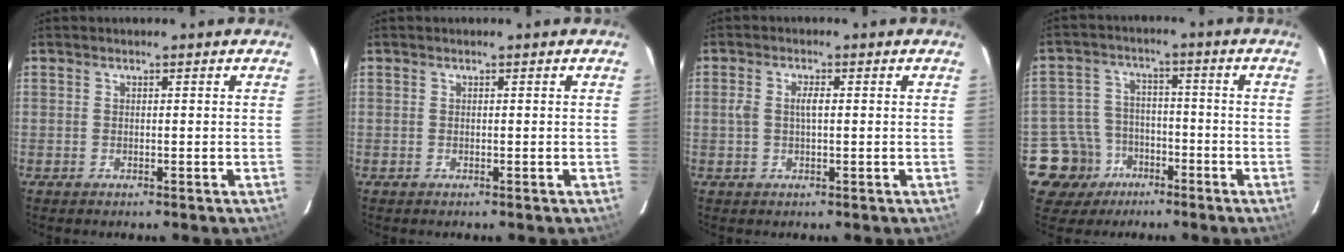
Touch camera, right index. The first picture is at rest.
{"total": 0.0}
{"total": 2.8, "force": [0.2, 1.2, 2.5], "torque": [-0.049, 0.004, 0.003]}
{"total": 9.9, "force": [-5.3, 8.3, 0.9], "torque": [-0.047, 0.032, -0.075]}